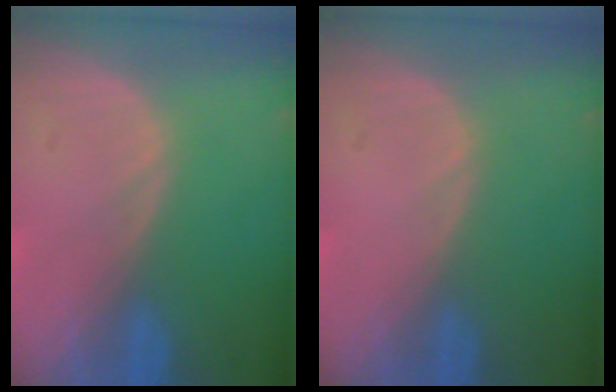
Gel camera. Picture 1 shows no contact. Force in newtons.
{"total": 0.0}